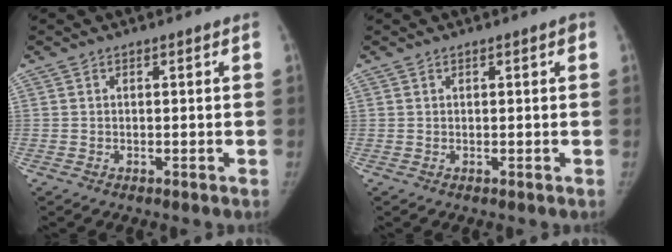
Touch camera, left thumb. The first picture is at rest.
{"total": 0.7, "force": [0.2, 0.2, 0.6], "torque": [-0.007, 0.006, 0.003]}